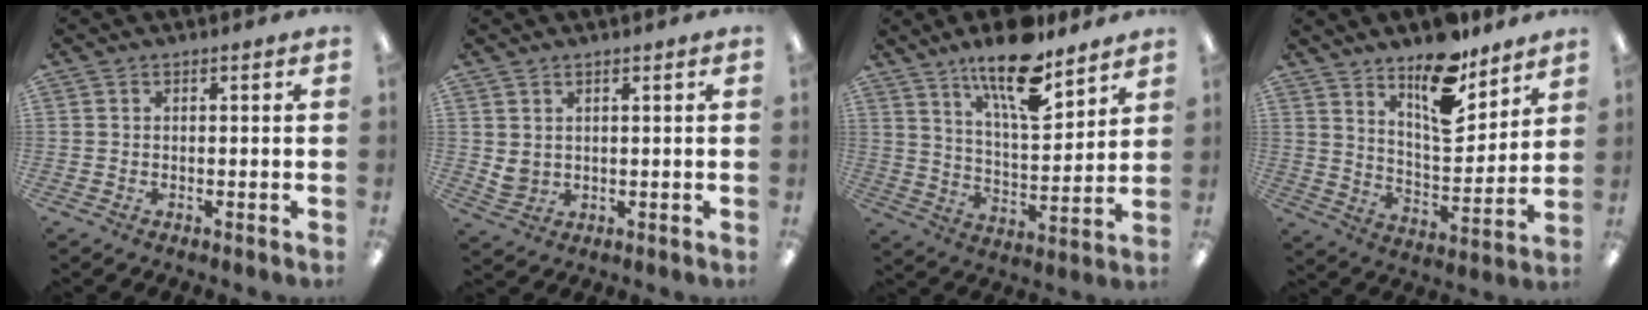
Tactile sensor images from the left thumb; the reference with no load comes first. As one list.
[{"total": 3.0, "force": [1.8, 2.1, 0.9], "torque": [-0.014, -0.007, 0.034]}, {"total": 16.0, "force": [11.6, 4.9, 9.8], "torque": [-0.161, -0.065, 0.194]}, {"total": 14.6, "force": [10.6, 5.3, 8.4], "torque": [-0.126, -0.072, 0.183]}]